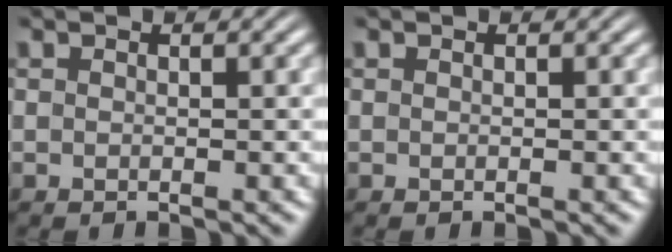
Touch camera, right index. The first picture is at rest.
{"total": 0.0}